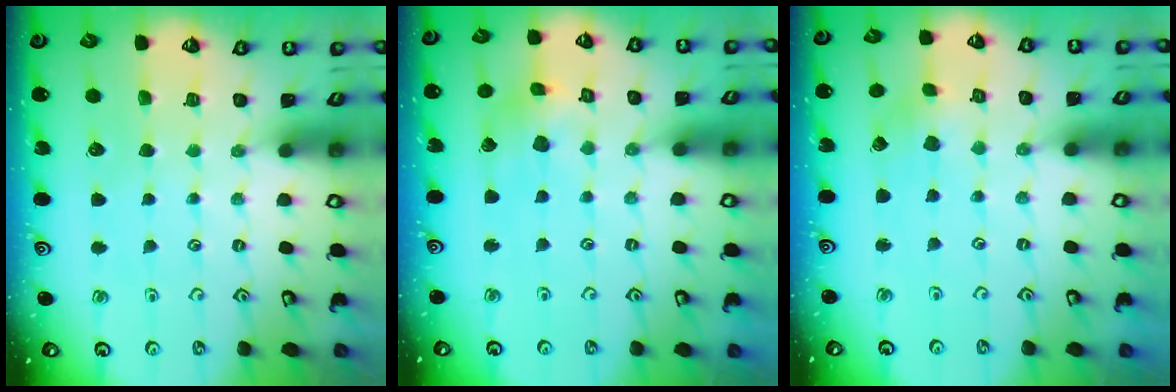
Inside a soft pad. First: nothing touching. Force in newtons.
{"total": 6.9, "press": 6.8, "slide": 0.8}
{"total": 1.7, "press": 1.7, "slide": 0.2}